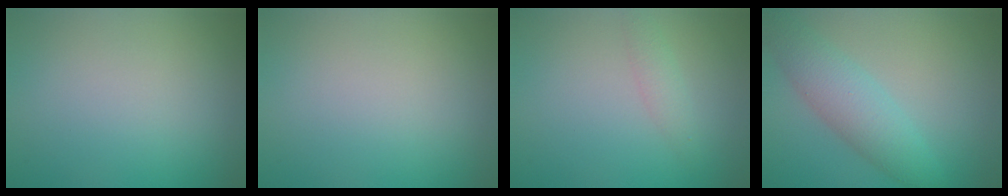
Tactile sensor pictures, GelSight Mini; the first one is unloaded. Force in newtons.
{"total": 0.0}
{"total": 1.3, "press": 1.3, "slide": 0.1}
{"total": 4.4, "press": 4.4, "slide": 0.1}